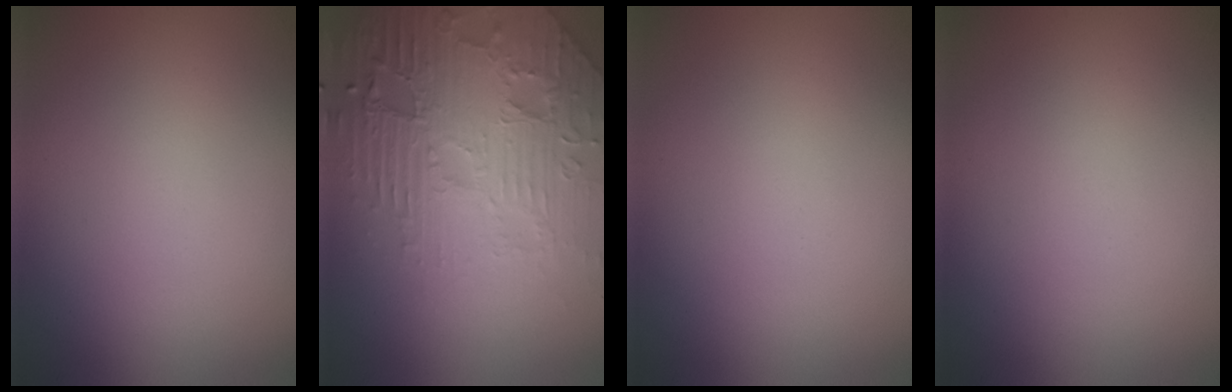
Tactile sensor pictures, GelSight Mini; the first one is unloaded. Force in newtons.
{"total": 7.8, "press": 5.8, "slide": 5.3}
{"total": 0.0}
{"total": 0.0}